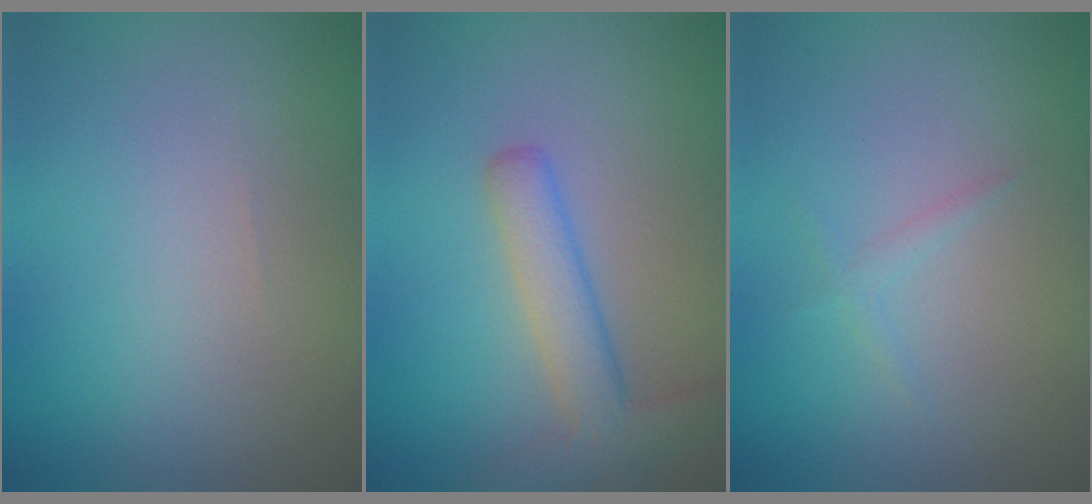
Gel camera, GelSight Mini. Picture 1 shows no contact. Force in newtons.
{"total": 4.0, "press": 4.0, "slide": 0.2}
{"total": 0.7, "press": 0.7, "slide": 0.1}